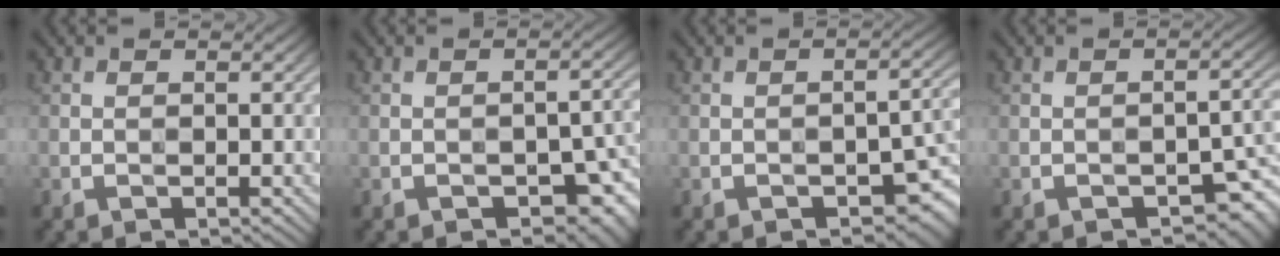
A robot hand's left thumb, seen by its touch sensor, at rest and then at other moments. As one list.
[{"total": 5.6, "force": [-3.0, 2.7, 4.0], "torque": [-0.042, 0.000, -0.035]}, {"total": 5.1, "force": [-2.7, 2.2, 3.7], "torque": [-0.040, 0.002, -0.033]}, {"total": 4.5, "force": [-2.7, 1.9, 3.0], "torque": [-0.033, 0.003, -0.031]}]